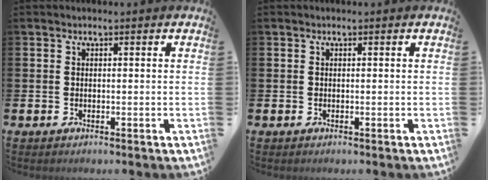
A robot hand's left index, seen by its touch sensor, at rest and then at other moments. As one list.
[{"total": 0.0}]